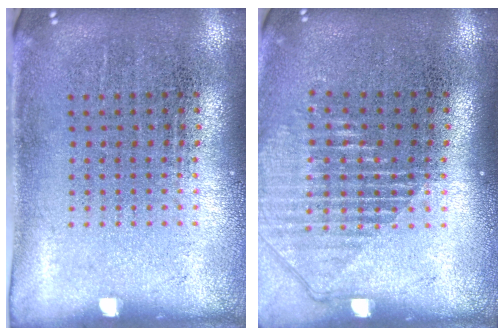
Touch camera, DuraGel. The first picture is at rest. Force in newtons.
{"total": 1.3, "press": 1.2, "slide": 0.6}